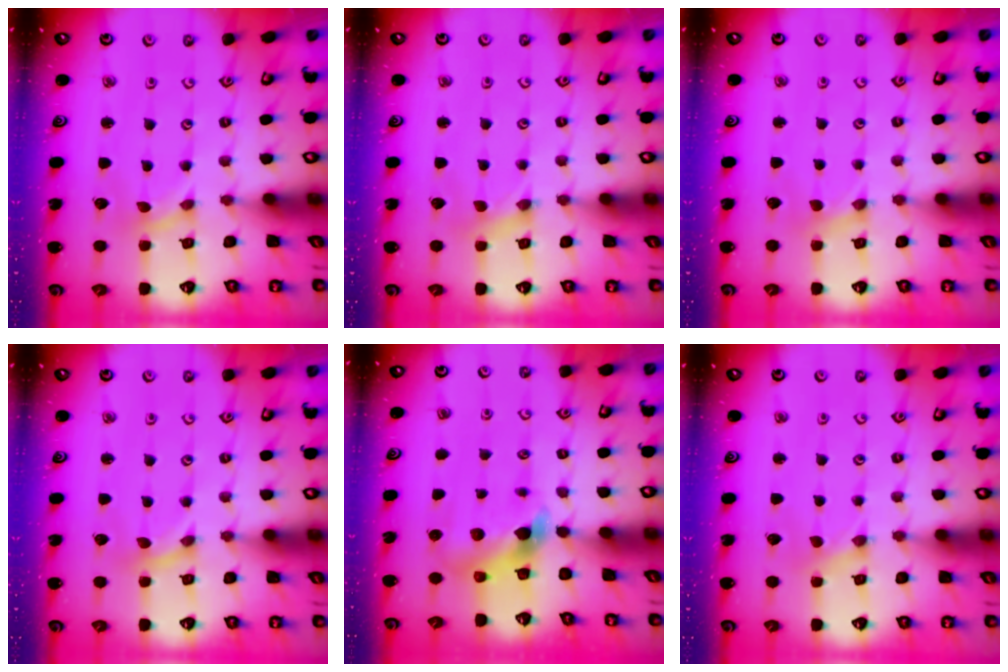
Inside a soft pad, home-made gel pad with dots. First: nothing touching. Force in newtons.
{"total": 0.0}
{"total": 1.7, "press": 1.7, "slide": 0.2}
{"total": 0.0}
{"total": 6.0, "press": 6.0, "slide": 0.4}
{"total": 0.0}